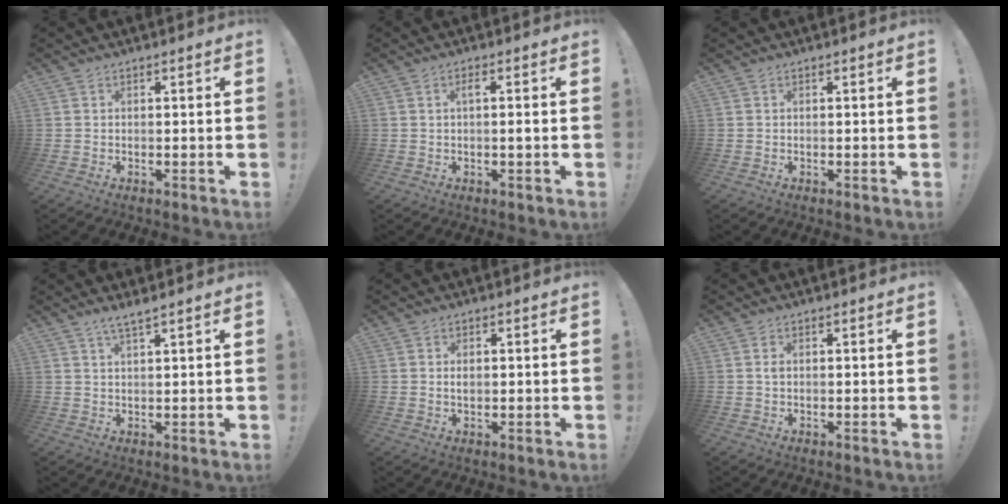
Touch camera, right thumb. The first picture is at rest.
{"total": 1.8, "force": [-0.1, 0.1, 1.8], "torque": [-0.028, 0.002, -0.006]}
{"total": 0.0}
{"total": 2.8, "force": [2.1, -0.3, 1.8], "torque": [-0.040, -0.008, 0.037]}
{"total": 1.4, "force": [0.1, 0.8, 1.1], "torque": [-0.016, 0.001, -0.001]}
{"total": 0.8, "force": [0.1, 0.5, 0.7], "torque": [-0.016, 0.003, 0.002]}